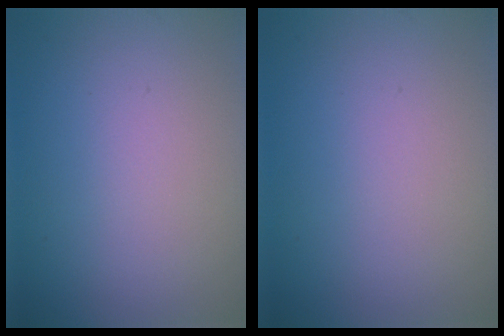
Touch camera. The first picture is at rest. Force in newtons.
{"total": 0.0}